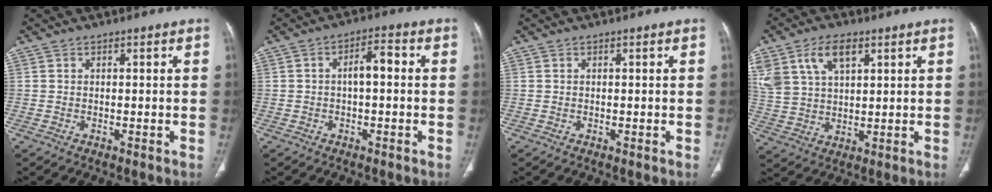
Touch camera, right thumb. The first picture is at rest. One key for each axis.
{"total": 4.5, "fx": -0.1, "fy": 1.9, "fz": 4.1, "tx": -0.065, "ty": 0.021, "tz": -0.006}
{"total": 0.0}
{"total": 12.7, "fx": 6.1, "fy": 7.5, "fz": 8.1, "tx": -0.165, "ty": -0.008, "tz": 0.125}